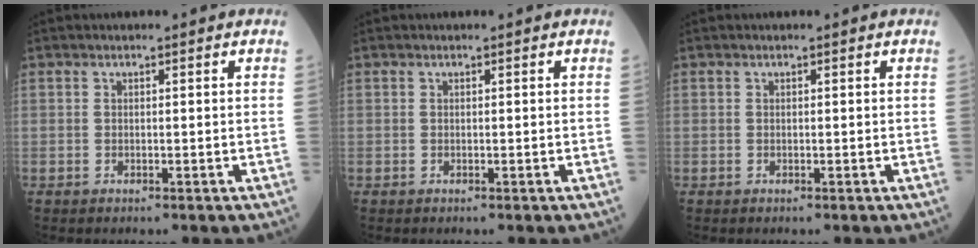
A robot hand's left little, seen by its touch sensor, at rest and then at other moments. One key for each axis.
{"total": 0.0}
{"total": 0.0}